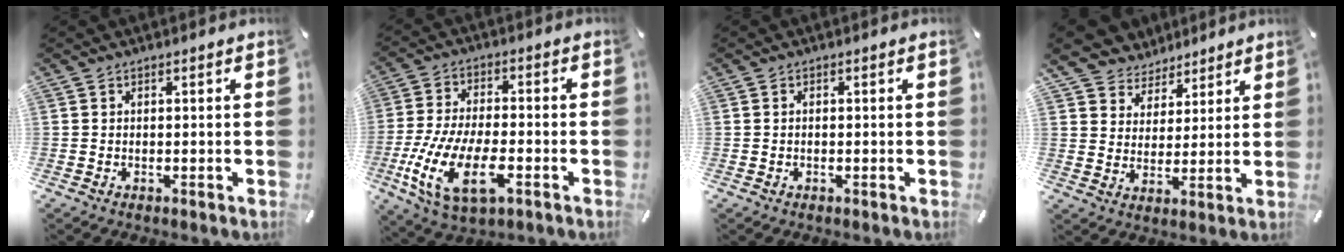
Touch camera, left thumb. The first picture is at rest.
{"total": 15.4, "force": [-6.1, 7.3, 12.1], "torque": [-0.262, 0.005, -0.106]}
{"total": 0.5, "force": [-0.1, 0.3, 0.5], "torque": [-0.011, 0.000, -0.002]}
{"total": 8.0, "force": [5.8, 5.5, 0.2], "torque": [-0.024, -0.045, 0.112]}